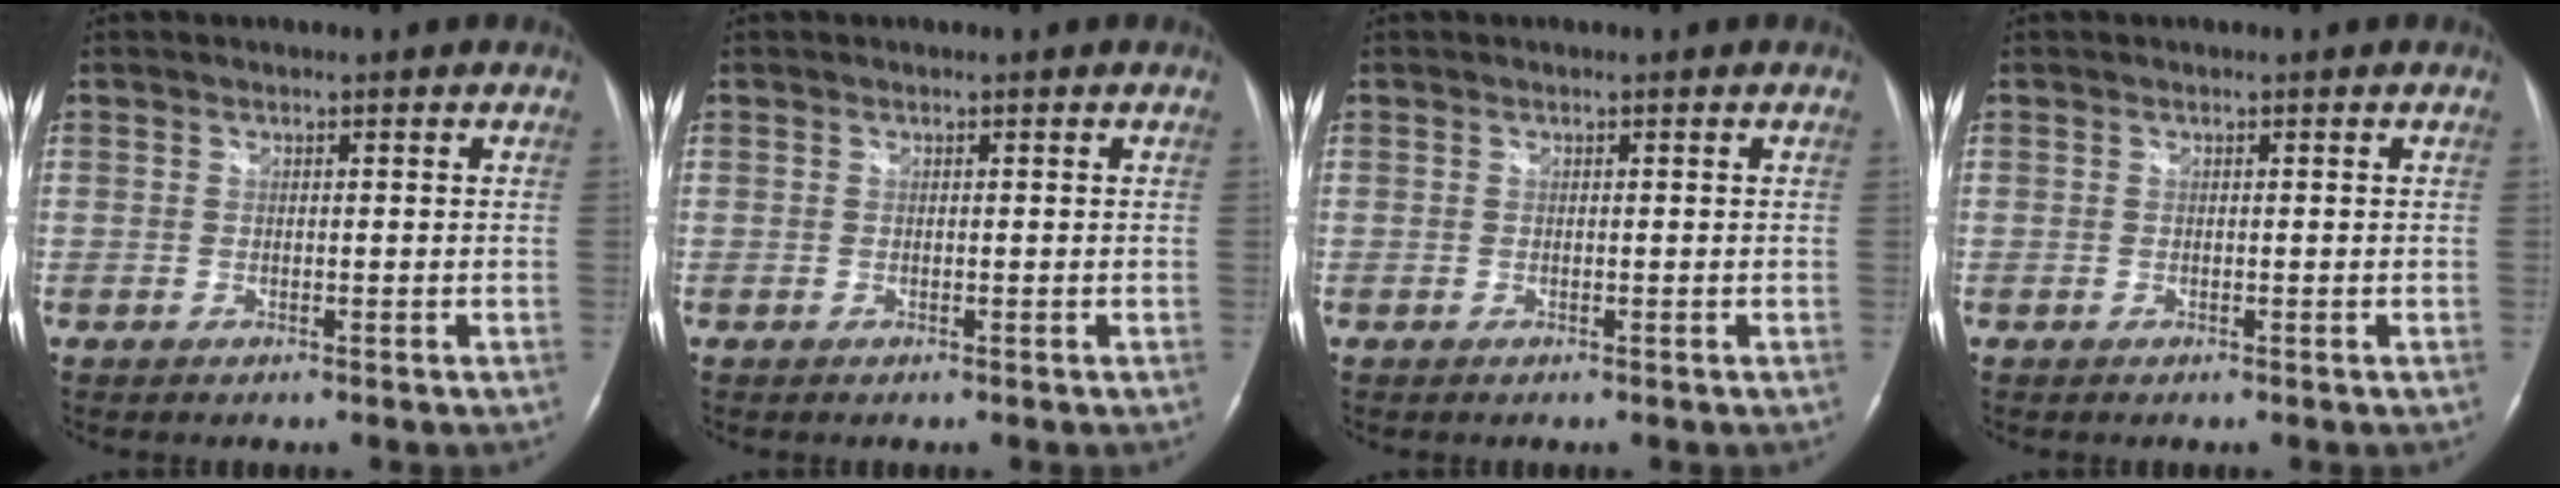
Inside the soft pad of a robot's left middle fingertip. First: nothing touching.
{"total": 0.0}
{"total": 0.0}
{"total": 0.0}